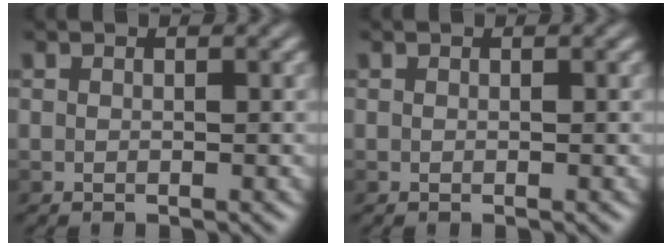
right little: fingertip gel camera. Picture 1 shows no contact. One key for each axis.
{"total": 0.0}